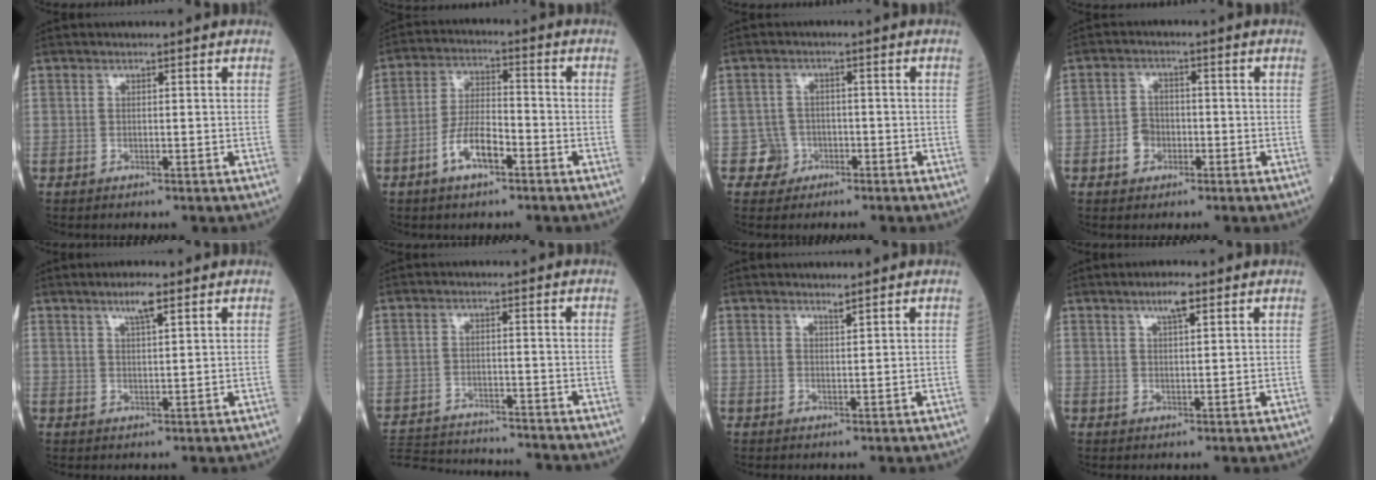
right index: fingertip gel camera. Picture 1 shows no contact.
{"total": 7.0, "force": [-3.6, 2.4, 5.5], "torque": [-0.110, 0.006, -0.071]}
{"total": 3.2, "force": [-1.5, 2.7, -0.5], "torque": [0.018, 0.017, -0.030]}
{"total": 3.5, "force": [-1.4, 2.8, 1.5], "torque": [-0.027, 0.008, -0.025]}
{"total": 3.5, "force": [2.2, 0.3, 2.7], "torque": [-0.051, 0.002, 0.038]}
{"total": 15.8, "force": [-15.0, 2.0, 4.4], "torque": [-0.098, -0.003, -0.219]}
{"total": 0.9, "force": [0.8, -0.2, 0.3], "torque": [-0.010, -0.007, 0.016]}
{"total": 3.3, "force": [2.0, 0.5, 2.5], "torque": [-0.047, 0.003, 0.034]}